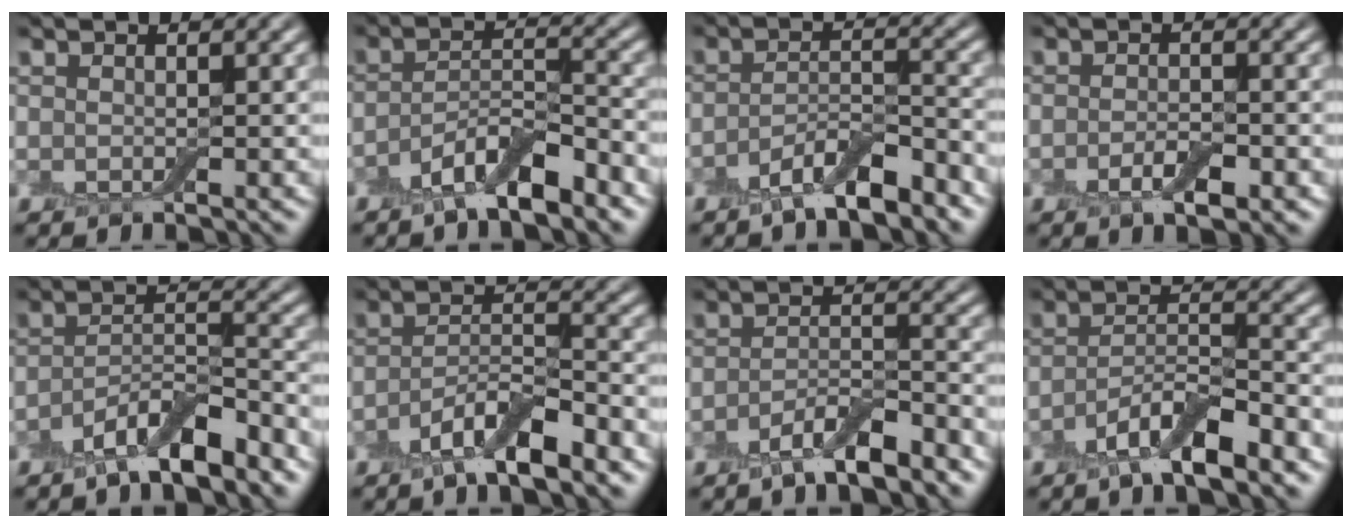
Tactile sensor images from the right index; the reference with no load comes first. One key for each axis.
{"total": 5.3, "fx": -3.5, "fy": 1.5, "fz": 3.7, "tx": -0.064, "ty": -0.002, "tz": -0.065}
{"total": 4.7, "fx": -3.3, "fy": 1.2, "fz": 3.2, "tx": -0.055, "ty": 0.000, "tz": -0.063}
{"total": 2.6, "fx": -1.2, "fy": 0.9, "fz": 2.2, "tx": -0.038, "ty": -0.003, "tz": -0.021}
{"total": 5.5, "fx": -3.8, "fy": 1.4, "fz": 3.6, "tx": -0.061, "ty": 0.000, "tz": -0.070}
{"total": 5.4, "fx": -3.4, "fy": 1.4, "fz": 4.0, "tx": -0.069, "ty": -0.004, "tz": -0.065}
{"total": 4.3, "fx": -3.1, "fy": 0.9, "fz": 2.9, "tx": -0.049, "ty": 0.002, "tz": -0.060}
{"total": 5.5, "fx": -3.4, "fy": 1.4, "fz": 4.1, "tx": -0.071, "ty": -0.003, "tz": -0.065}